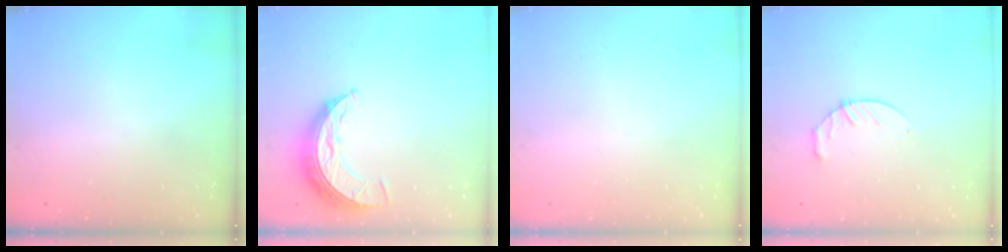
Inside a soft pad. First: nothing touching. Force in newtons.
{"total": 9.5, "press": 9.5, "slide": 0.5}
{"total": 0.0}
{"total": 6.8, "press": 6.8, "slide": 0.8}